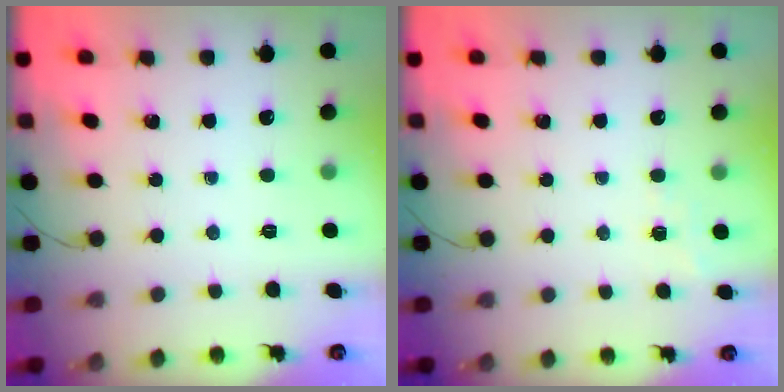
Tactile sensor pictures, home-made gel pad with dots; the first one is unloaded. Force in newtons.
{"total": 3.5, "press": 3.3, "slide": 1.3}